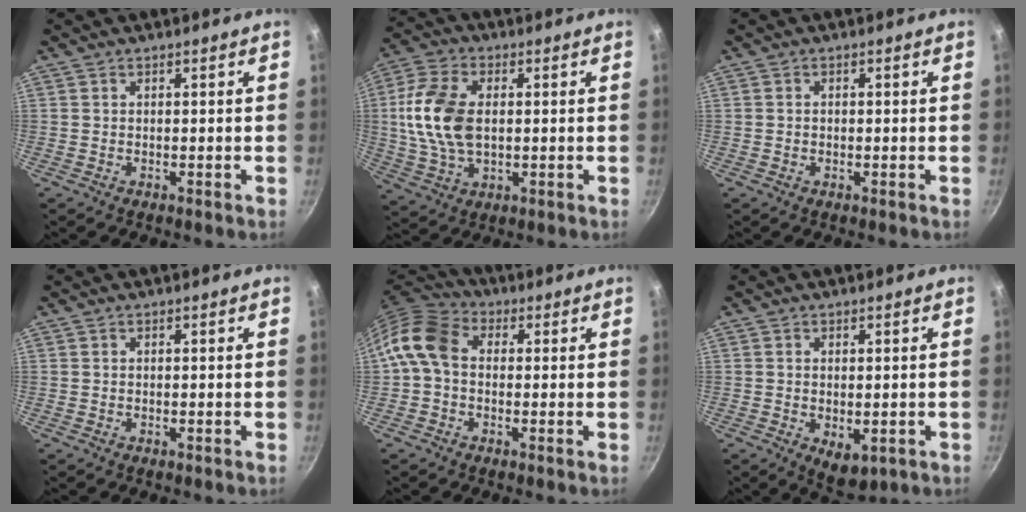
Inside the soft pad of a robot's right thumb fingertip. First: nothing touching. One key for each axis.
{"total": 13.7, "fx": 0.8, "fy": 8.4, "fz": 10.7, "tx": -0.209, "ty": 0.010, "tz": 0.010}
{"total": 0.6, "fx": -0.1, "fy": 0.5, "fz": 0.3, "tx": -0.004, "ty": 0.003, "tz": -0.002}
{"total": 0.0}
{"total": 9.2, "fx": 0.3, "fy": 7.0, "fz": 6.1, "tx": -0.105, "ty": 0.027, "tz": -0.017}
{"total": 5.0, "fx": -0.9, "fy": 3.0, "fz": 4.0, "tx": -0.051, "ty": -0.012, "tz": -0.004}